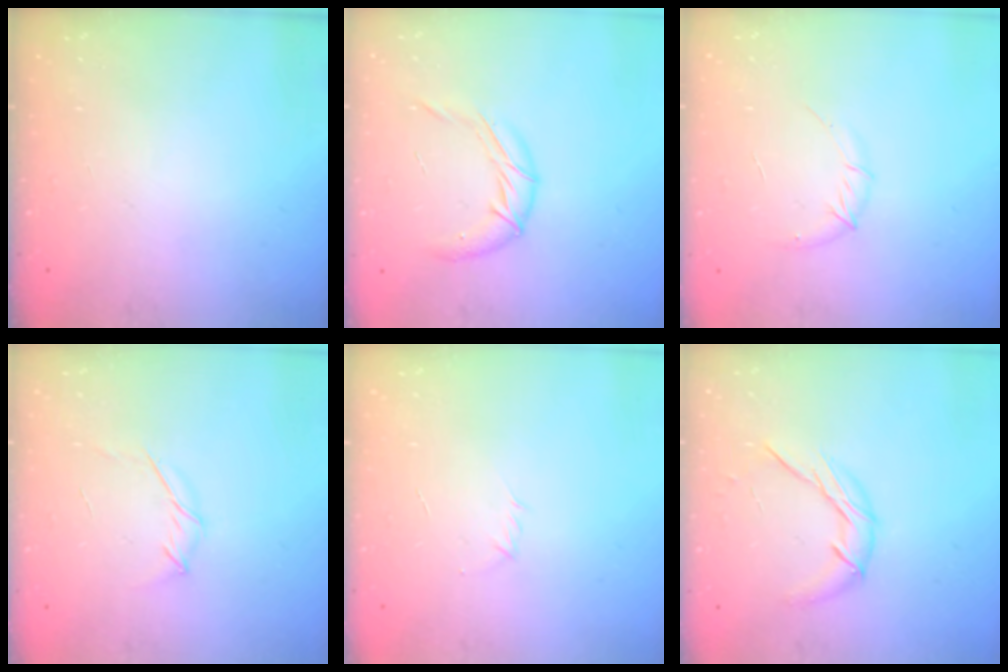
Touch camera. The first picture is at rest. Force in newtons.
{"total": 9.5, "press": 9.4, "slide": 1.1}
{"total": 5.7, "press": 5.5, "slide": 1.6}
{"total": 4.0, "press": 3.9, "slide": 0.9}
{"total": 2.9, "press": 2.8, "slide": 0.8}
{"total": 8.7, "press": 8.7, "slide": 0.3}